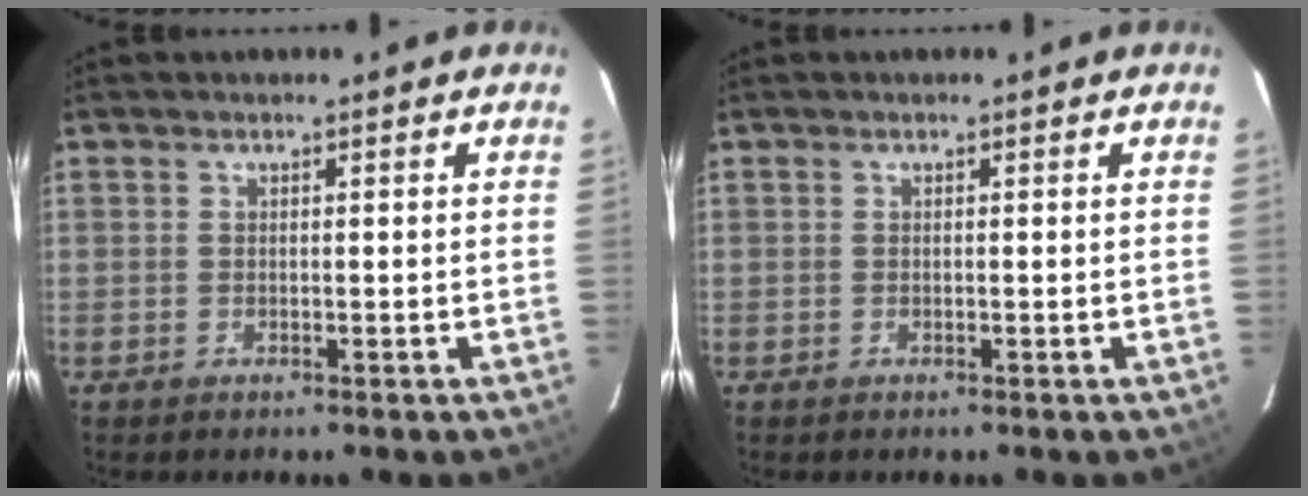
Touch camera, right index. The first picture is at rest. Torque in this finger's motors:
{"motor_torque": [0.00, 0.00, 0.01, 0.01]}